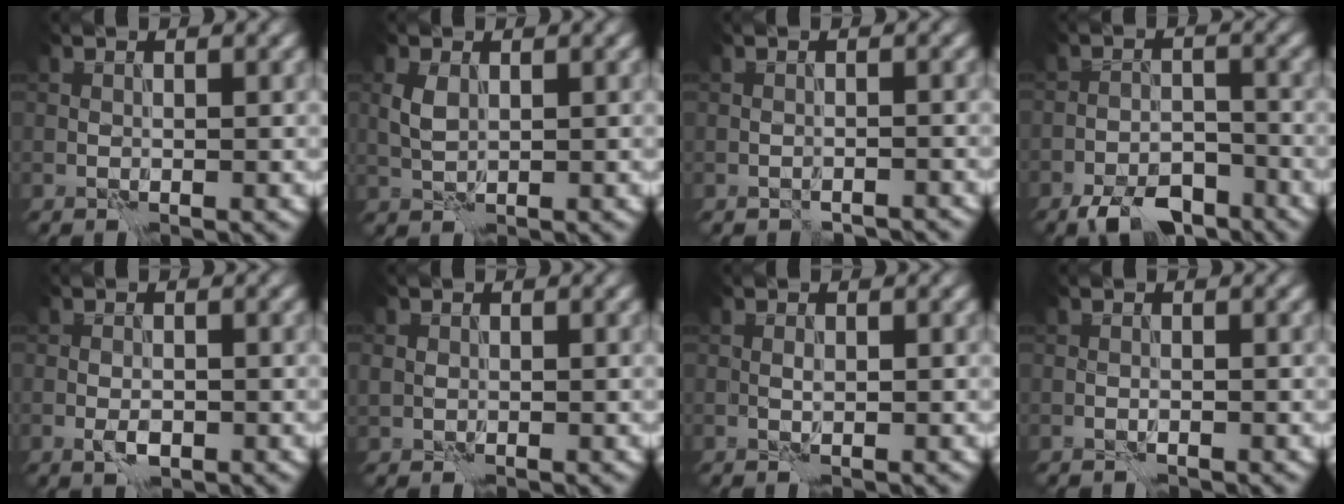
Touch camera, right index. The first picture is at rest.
{"total": 1.6, "force": [0.7, 0.9, 1.1], "torque": [-0.029, 0.001, 0.017]}
{"total": 2.2, "force": [-2.1, 0.5, 0.1], "torque": [0.000, -0.001, -0.033]}
{"total": 5.9, "force": [-4.8, 2.1, 2.6], "torque": [-0.031, -0.005, -0.087]}
{"total": 1.5, "force": [-0.7, 0.8, 1.1], "torque": [-0.020, -0.001, -0.012]}
{"total": 0.7, "force": [0.1, 0.7, 0.0], "torque": [0.001, -0.004, 0.000]}
{"total": 0.0}
{"total": 0.5, "force": [-0.5, 0.1, 0.1], "torque": [-0.003, 0.000, -0.011]}